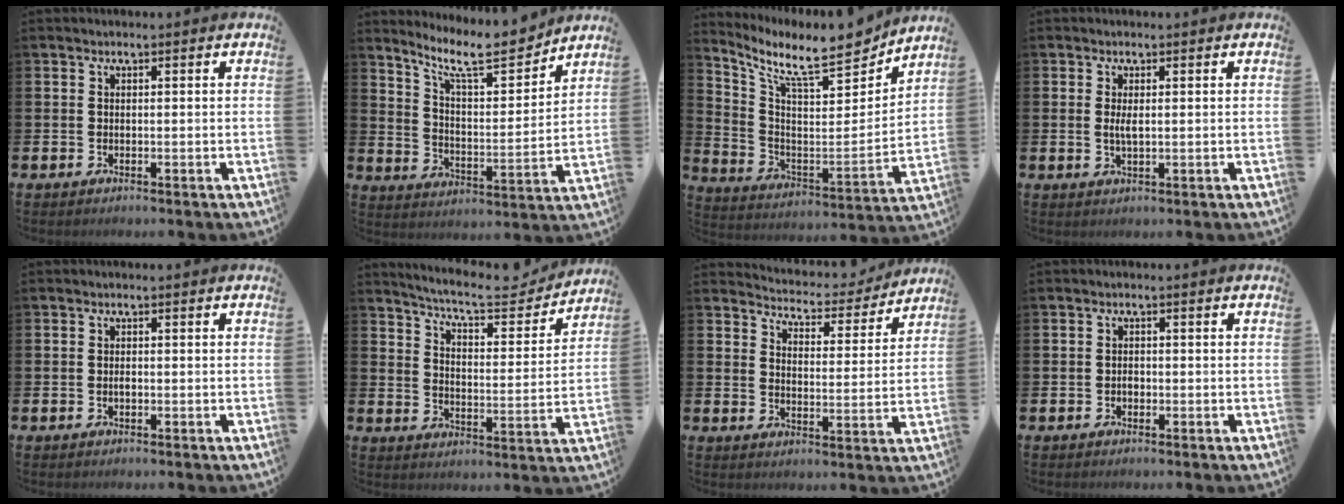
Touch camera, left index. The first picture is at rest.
{"total": 10.1, "force": [9.0, 2.0, 4.1], "torque": [-0.091, -0.061, 0.156]}
{"total": 11.7, "force": [9.9, 2.7, 5.6], "torque": [-0.120, -0.076, 0.161]}
{"total": 1.8, "force": [0.3, 0.6, 1.7], "torque": [-0.029, 0.001, 0.002]}
{"total": 0.7, "force": [-0.2, 0.3, 0.5], "torque": [-0.015, 0.003, -0.003]}
{"total": 7.5, "force": [7.0, 1.2, 2.2], "torque": [-0.061, -0.054, 0.115]}
{"total": 5.1, "force": [4.9, 1.0, 0.3], "torque": [-0.026, -0.044, 0.081]}
{"total": 1.0, "force": [-0.4, 0.7, 0.6], "torque": [-0.008, 0.002, -0.009]}